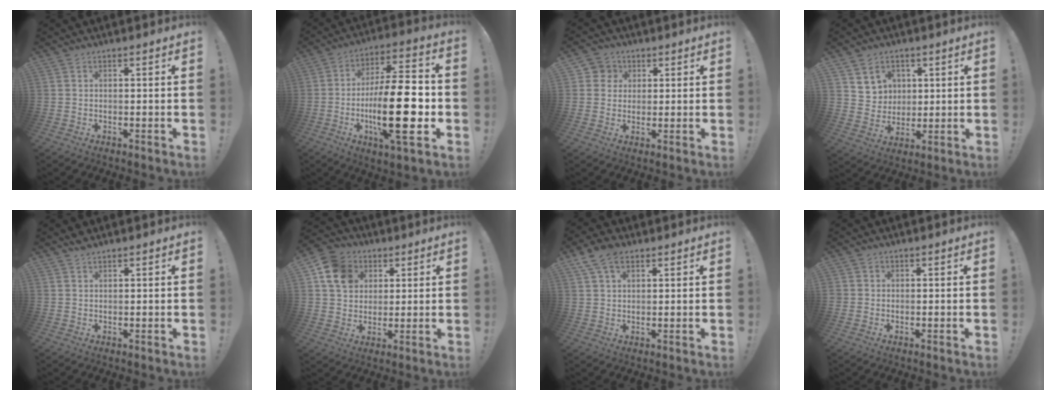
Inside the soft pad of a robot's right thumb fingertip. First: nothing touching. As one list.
[{"total": 20.9, "force": [-4.3, 6.0, 19.6], "torque": [-0.318, -0.001, -0.068]}, {"total": 4.8, "force": [1.2, 4.5, 0.7], "torque": [-0.012, -0.005, 0.024]}, {"total": 7.2, "force": [3.7, 6.1, 0.3], "torque": [-0.005, -0.030, 0.076]}, {"total": 1.3, "force": [1.2, 0.2, 0.3], "torque": [-0.005, -0.008, 0.023]}, {"total": 11.4, "force": [4.5, 9.5, 4.6], "torque": [-0.068, -0.010, 0.091]}, {"total": 7.2, "force": [3.8, 4.2, 4.4], "torque": [-0.077, -0.004, 0.075]}, {"total": 0.9, "force": [0.2, 0.9, 0.1], "torque": [0.005, -0.002, 0.002]}]